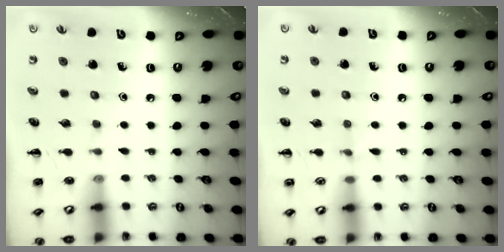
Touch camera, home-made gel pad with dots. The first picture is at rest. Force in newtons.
{"total": 3.8, "press": 3.6, "slide": 1.1}